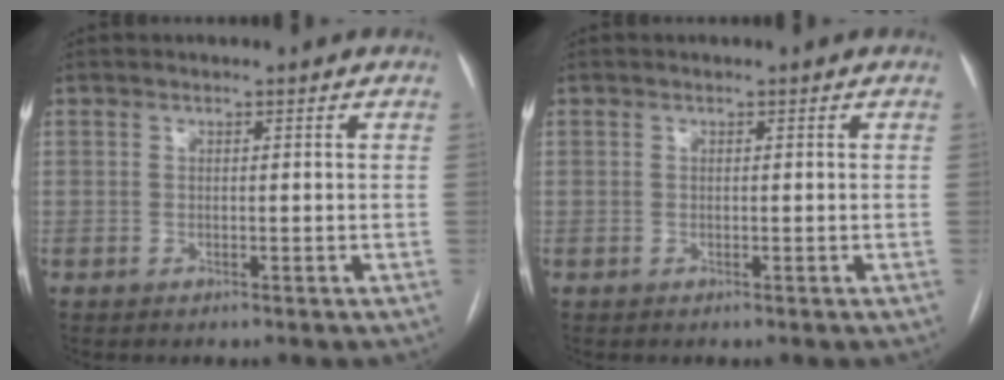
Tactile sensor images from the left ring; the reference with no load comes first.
{"total": 0.0}